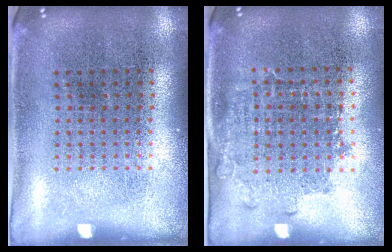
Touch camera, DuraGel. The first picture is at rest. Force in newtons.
{"total": 1.3, "press": 1.1, "slide": 0.8}